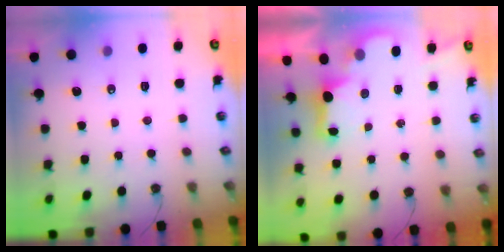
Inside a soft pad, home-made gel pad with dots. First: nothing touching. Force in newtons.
{"total": 2.4, "press": 2.3, "slide": 0.7}